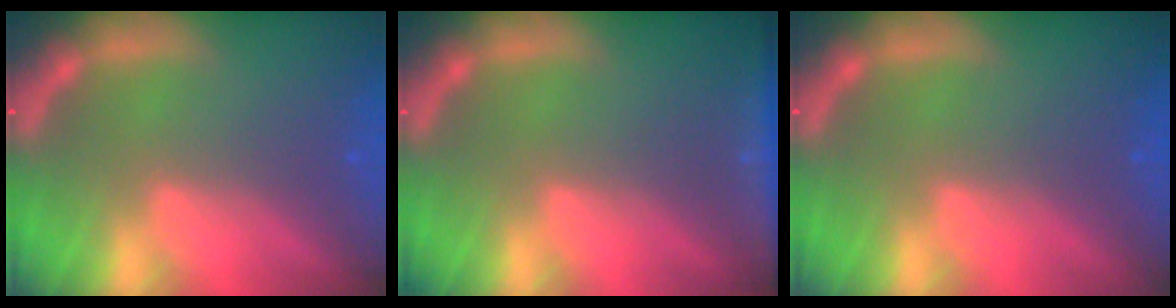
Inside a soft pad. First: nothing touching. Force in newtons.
{"total": 5.5}
{"total": 0.0}